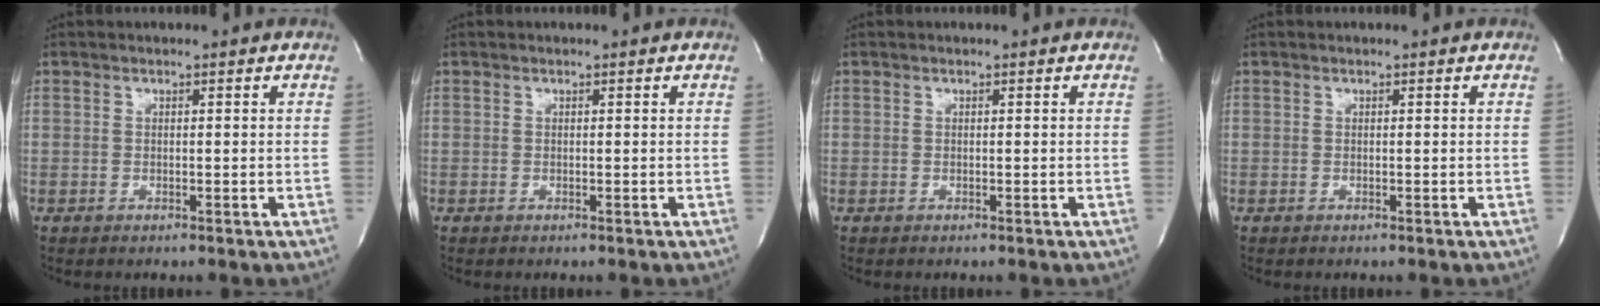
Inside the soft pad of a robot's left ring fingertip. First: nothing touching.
{"total": 0.0}
{"total": 0.0}
{"total": 0.0}